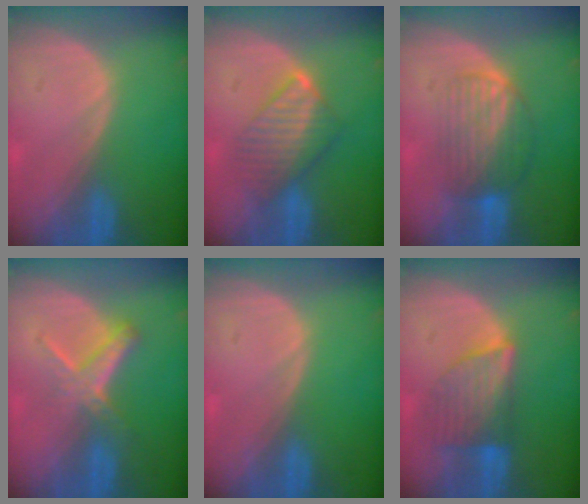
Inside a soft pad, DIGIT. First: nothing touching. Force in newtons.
{"total": 6.4, "press": 6.3, "slide": 0.8}
{"total": 6.6, "press": 6.3, "slide": 1.9}
{"total": 5.9, "press": 5.1, "slide": 3.0}
{"total": 0.0}
{"total": 6.9, "press": 6.7, "slide": 1.6}